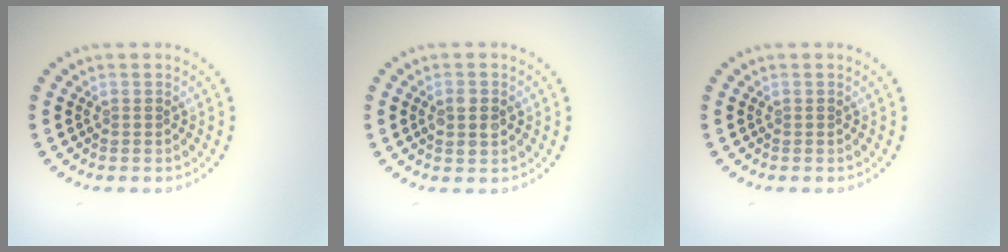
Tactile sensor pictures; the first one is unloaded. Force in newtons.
{"total": 1.8, "press": 1.8, "slide": 0.2}
{"total": 0.0}